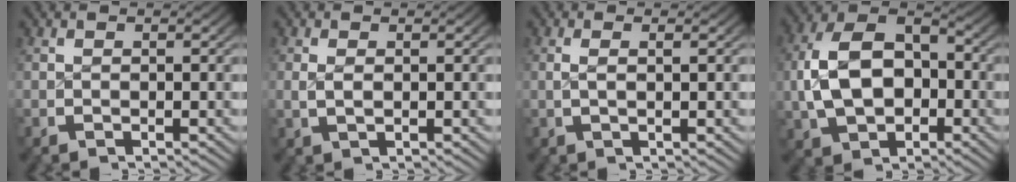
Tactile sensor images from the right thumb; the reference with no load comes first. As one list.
[{"total": 1.2, "force": [0.2, 0.6, 1.0], "torque": [-0.029, -0.008, 0.012]}, {"total": 1.3, "force": [0.3, 0.1, 1.3], "torque": [-0.027, 0.000, 0.010]}, {"total": 11.9, "force": [-0.2, 8.5, 8.3], "torque": [-0.176, -0.033, 0.016]}]